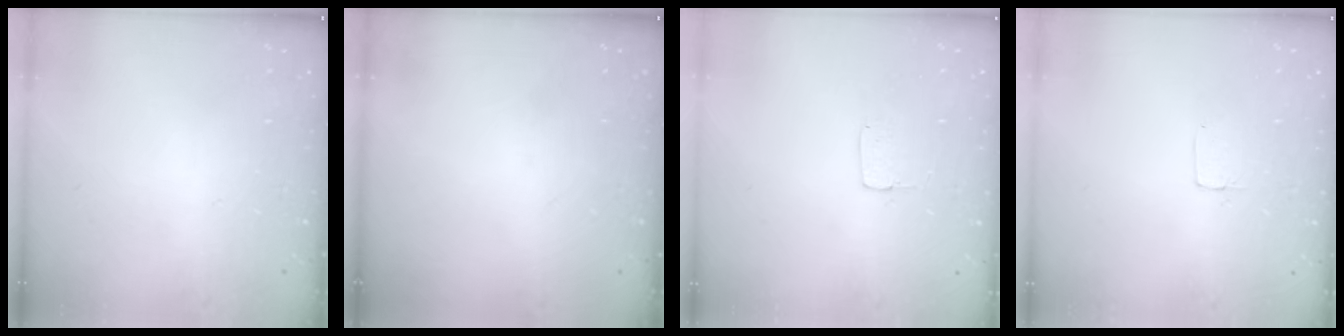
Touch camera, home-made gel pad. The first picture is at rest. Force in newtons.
{"total": 0.0}
{"total": 2.9, "press": 2.9, "slide": 0.2}
{"total": 2.0, "press": 2.0, "slide": 0.0}